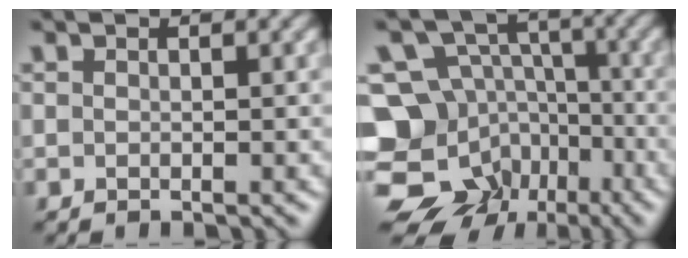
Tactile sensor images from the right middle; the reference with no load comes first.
{"total": 14.4, "force": [-7.1, 11.5, 4.8], "torque": [-0.105, -0.019, -0.117]}